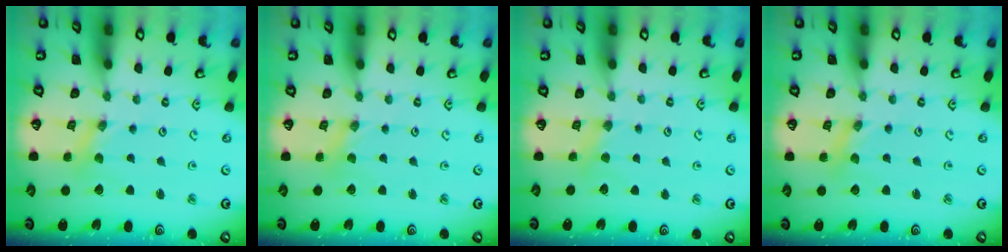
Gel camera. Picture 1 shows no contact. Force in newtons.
{"total": 0.0}
{"total": 3.7, "press": 3.7, "slide": 0.6}
{"total": 0.8, "press": 0.8, "slide": 0.1}